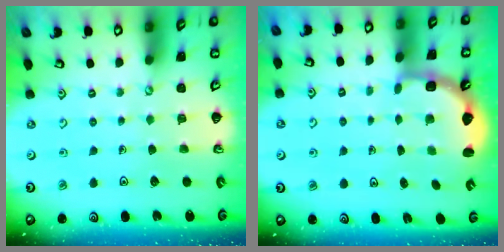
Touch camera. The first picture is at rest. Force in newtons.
{"total": 3.3, "press": 2.3, "slide": 2.3}